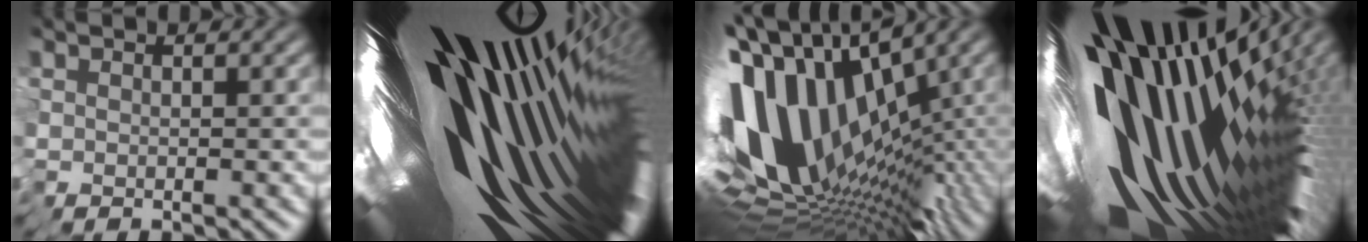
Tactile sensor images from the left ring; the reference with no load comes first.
{"total": 20.3, "force": [-0.1, 6.6, 19.2], "torque": [-0.272, -0.012, 0.011]}
{"total": 14.2, "force": [-0.2, 7.4, 12.1], "torque": [-0.240, 0.019, 0.006]}
{"total": 18.3, "force": [0.1, 5.7, 17.4], "torque": [-0.254, -0.016, 0.006]}